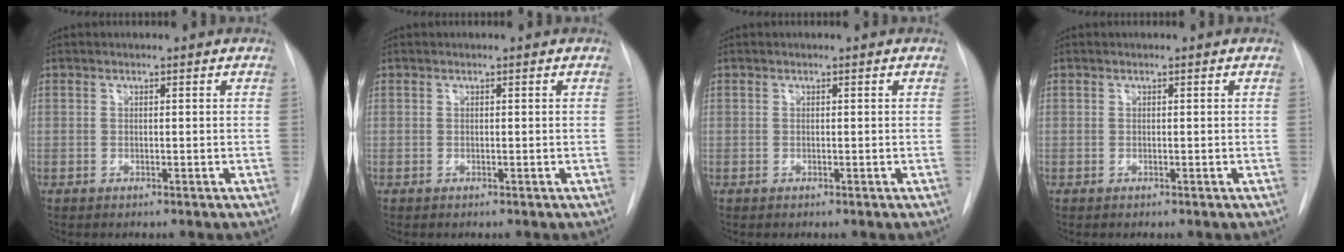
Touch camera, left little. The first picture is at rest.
{"total": 0.0}
{"total": 0.0}
{"total": 0.0}